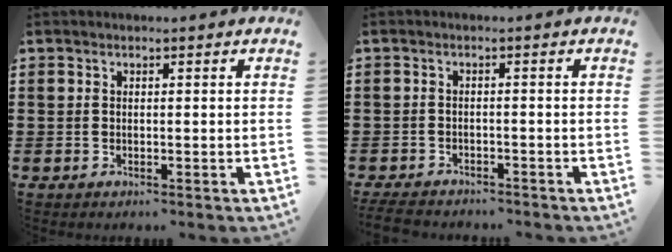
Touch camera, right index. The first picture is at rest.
{"total": 2.8, "force": [-2.7, 0.5, 0.7], "torque": [-0.028, -0.005, -0.061]}